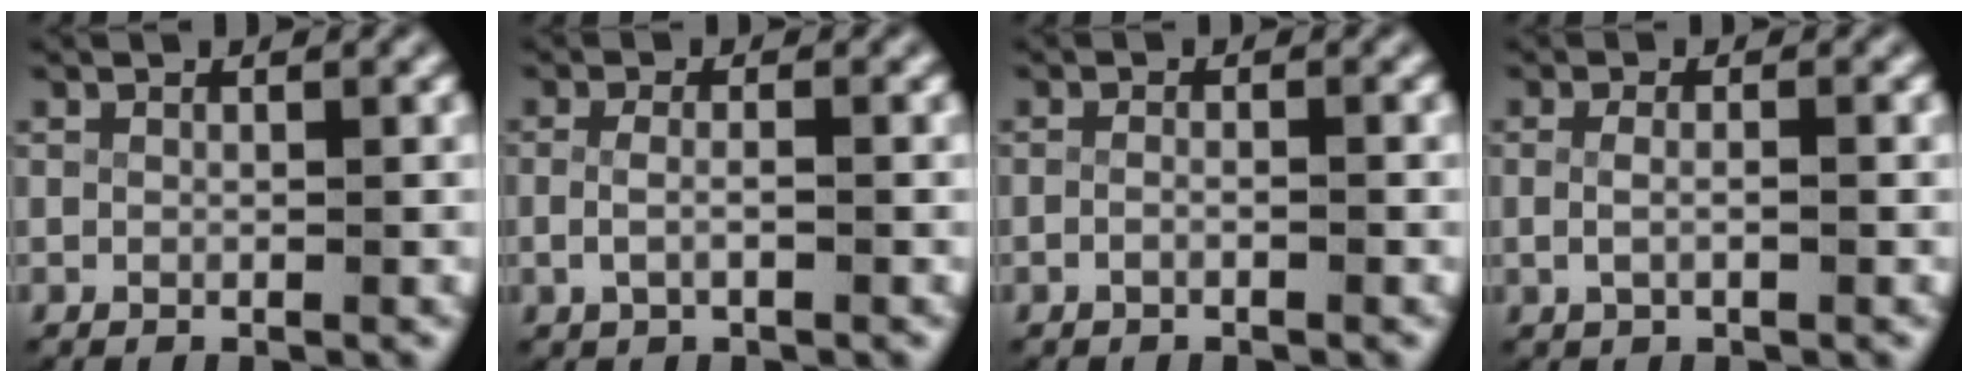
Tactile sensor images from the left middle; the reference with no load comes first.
{"total": 1.8, "force": [-0.7, 0.7, 1.5], "torque": [-0.044, -0.010, -0.007]}
{"total": 1.0, "force": [-0.8, 0.1, 0.6], "torque": [-0.021, -0.006, -0.014]}
{"total": 1.8, "force": [-0.5, 0.7, 1.6], "torque": [-0.043, -0.008, -0.005]}